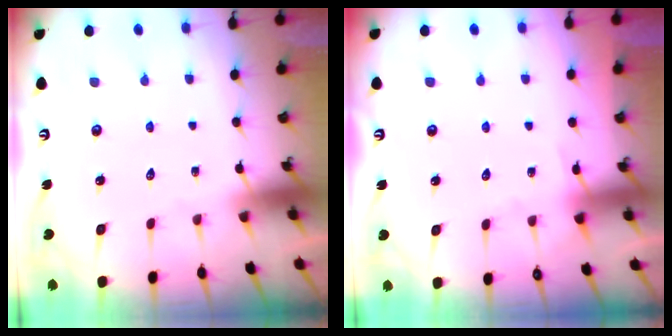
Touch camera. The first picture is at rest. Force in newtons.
{"total": 5.0, "press": 5.0, "slide": 0.5}